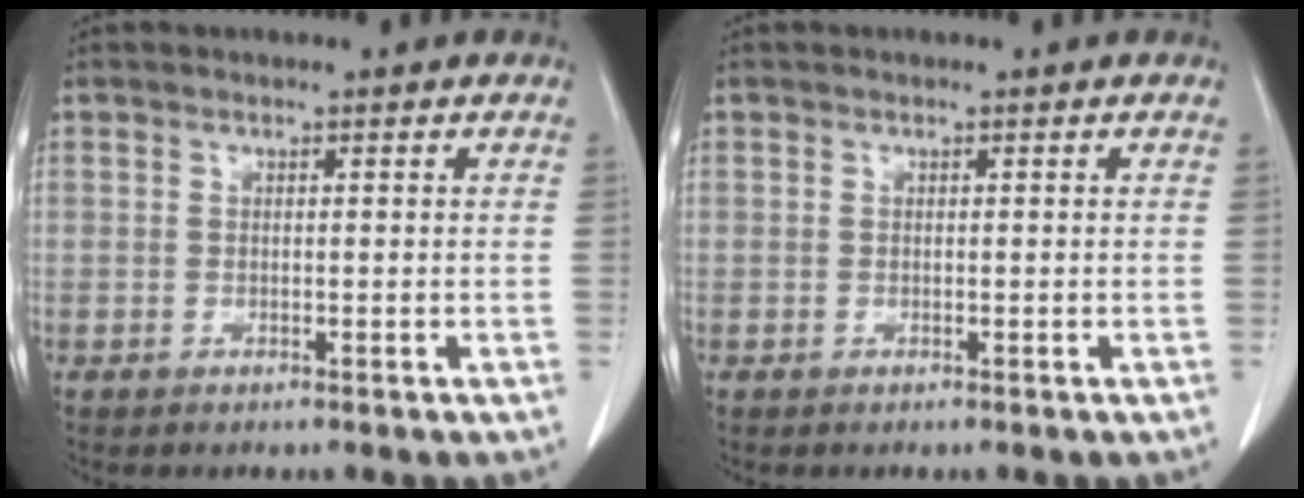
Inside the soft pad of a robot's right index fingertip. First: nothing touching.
{"total": 0.0}